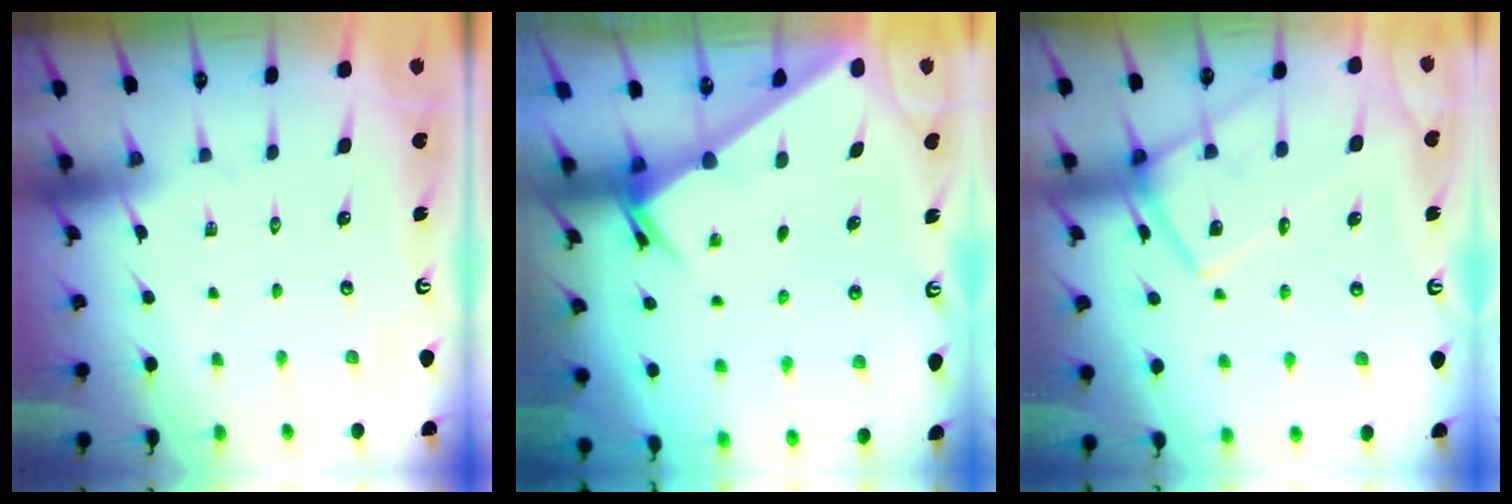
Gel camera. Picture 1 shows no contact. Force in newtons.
{"total": 2.3, "press": 2.3, "slide": 0.3}
{"total": 15.1, "press": 15.1, "slide": 1.3}